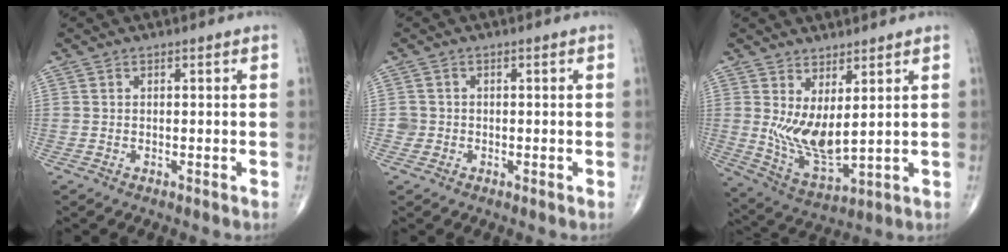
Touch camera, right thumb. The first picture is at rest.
{"total": 1.6, "force": [-0.3, 1.6, 0.0], "torque": [0.011, 0.007, -0.009]}
{"total": 9.4, "force": [2.3, 3.7, 8.3], "torque": [-0.151, -0.039, 0.058]}